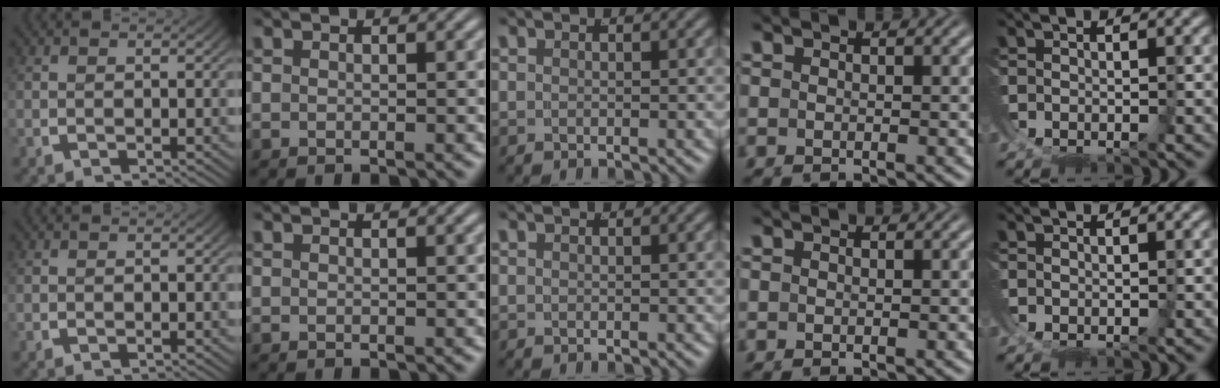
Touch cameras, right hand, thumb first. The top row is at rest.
{}